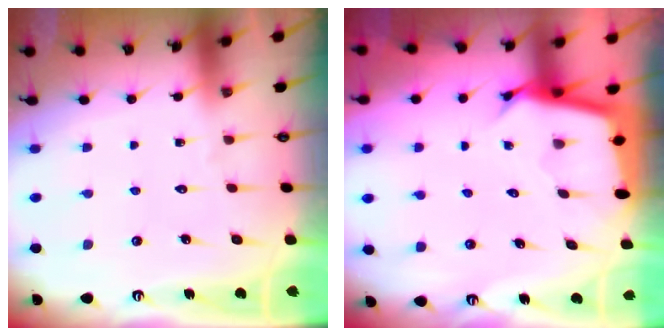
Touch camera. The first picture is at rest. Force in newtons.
{"total": 3.1, "press": 3.1, "slide": 0.1}